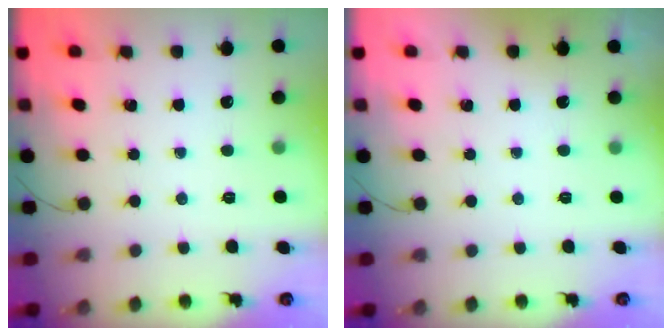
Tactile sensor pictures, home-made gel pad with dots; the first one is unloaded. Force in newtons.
{"total": 1.8, "press": 1.8, "slide": 0.3}